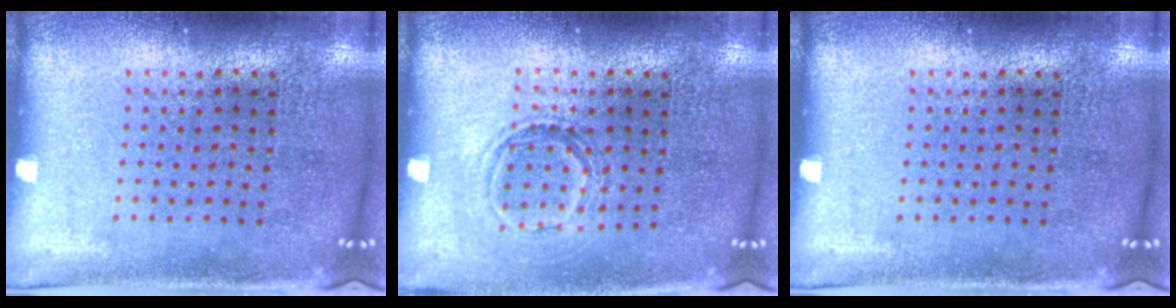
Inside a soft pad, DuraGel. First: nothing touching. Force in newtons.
{"total": 1.1, "press": 1.0, "slide": 0.6}
{"total": 0.0}